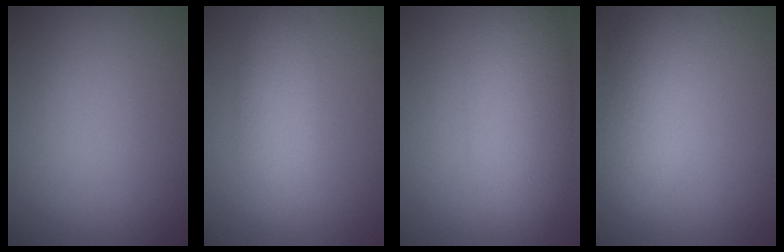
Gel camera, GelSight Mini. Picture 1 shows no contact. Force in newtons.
{"total": 3.1, "press": 3.1, "slide": 0.0}
{"total": 6.3, "press": 6.3, "slide": 0.0}
{"total": 3.8, "press": 3.8, "slide": 0.3}